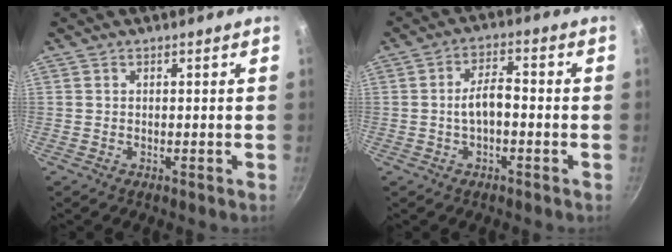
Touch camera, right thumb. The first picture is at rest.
{"total": 5.5, "force": [-0.8, 2.7, 4.7], "torque": [-0.083, 0.023, -0.020]}